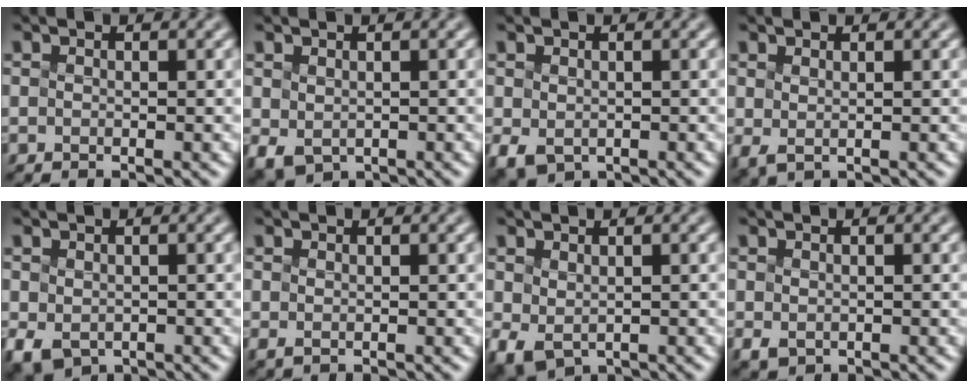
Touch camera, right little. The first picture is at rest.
{"total": 1.7, "force": [0.0, 1.3, 1.1], "torque": [-0.028, -0.009, 0.008]}
{"total": 2.0, "force": [-0.5, 1.5, 1.3], "torque": [-0.032, -0.011, -0.005]}
{"total": 1.2, "force": [0.6, 0.5, 0.9], "torque": [-0.023, -0.003, 0.016]}
{"total": 2.5, "force": [-0.8, 1.8, 1.5], "torque": [-0.035, -0.011, -0.012]}
{"total": 0.6, "force": [0.4, 0.2, 0.5], "torque": [-0.012, 0.000, 0.008]}
{"total": 2.2, "force": [0.0, 1.5, 1.6], "torque": [-0.041, -0.009, 0.006]}
{"total": 0.9, "force": [0.0, 0.7, 0.5], "torque": [-0.014, -0.004, 0.004]}